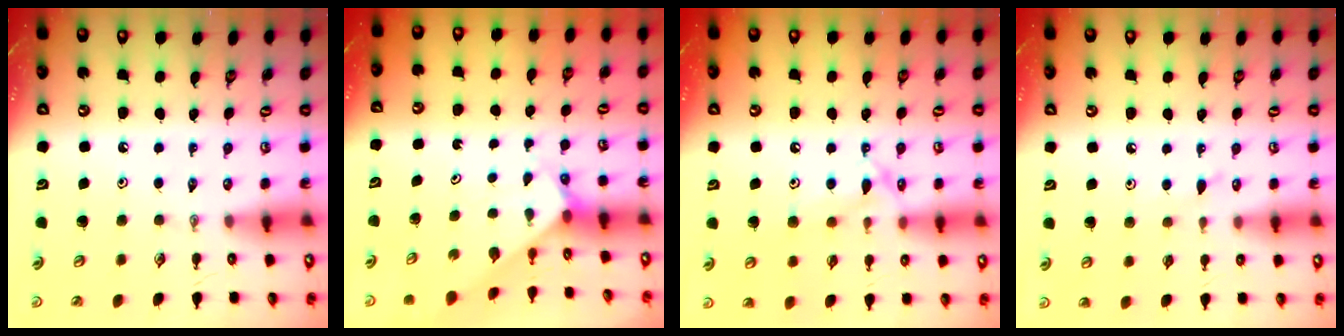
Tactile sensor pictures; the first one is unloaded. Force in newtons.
{"total": 2.0, "press": 2.0, "slide": 0.1}
{"total": 12.7, "press": 12.7, "slide": 0.9}
{"total": 5.5, "press": 5.5, "slide": 0.6}